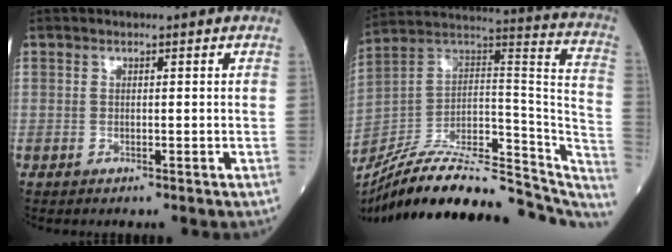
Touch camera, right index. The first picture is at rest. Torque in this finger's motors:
{"motor_torque": [-1.31, -0.83, -1.05, 0.00]}